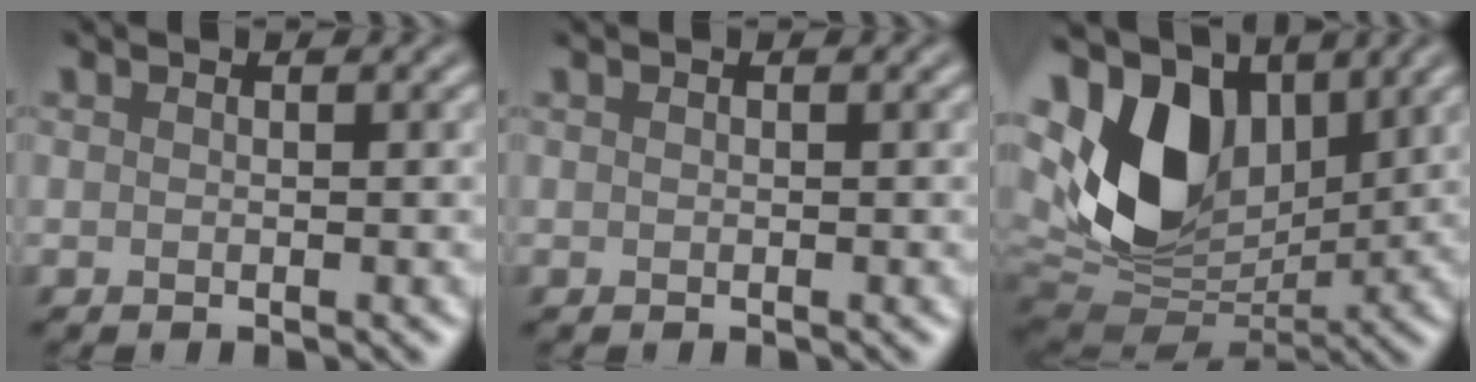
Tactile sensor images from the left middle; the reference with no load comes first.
{"total": 0.0}
{"total": 11.1, "force": [3.1, 7.4, 7.8], "torque": [-0.165, 0.001, 0.058]}